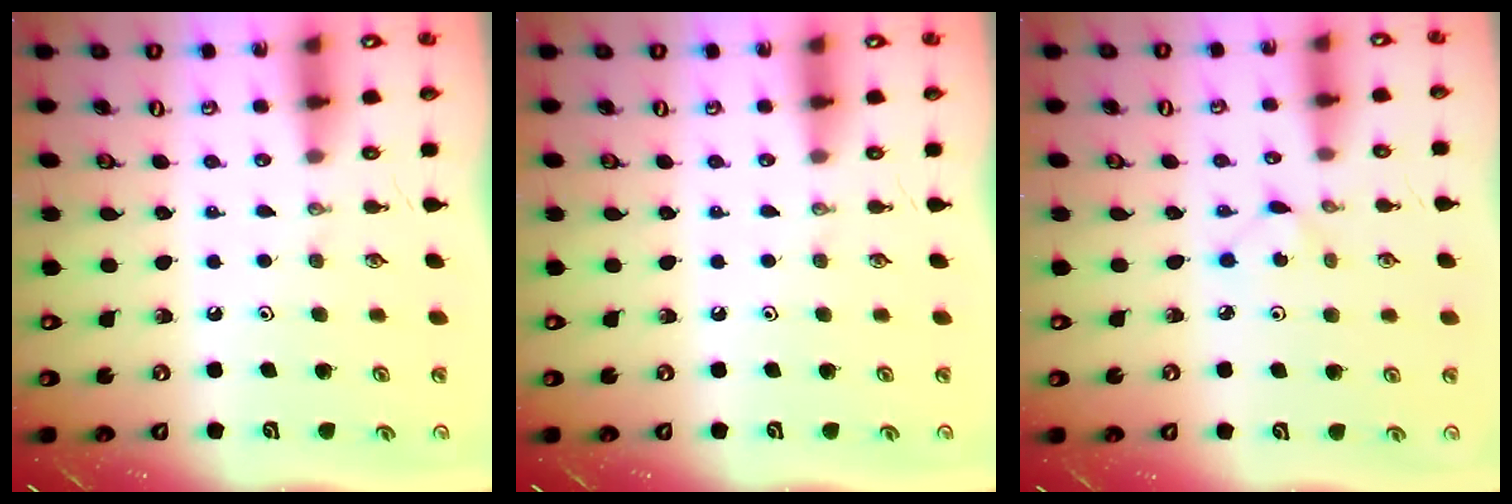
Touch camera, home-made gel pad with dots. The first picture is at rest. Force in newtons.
{"total": 0.0}
{"total": 2.7, "press": 2.7, "slide": 0.3}